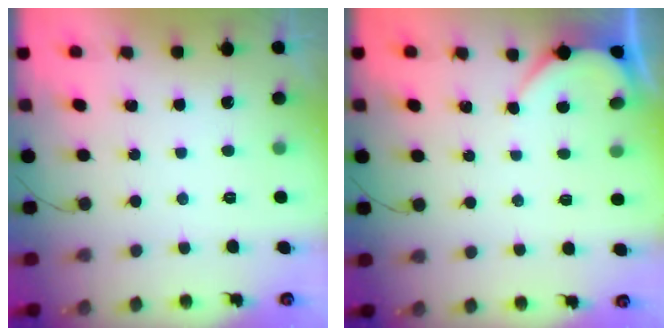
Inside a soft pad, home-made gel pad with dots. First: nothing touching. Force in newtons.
{"total": 1.8, "press": 1.8, "slide": 0.3}